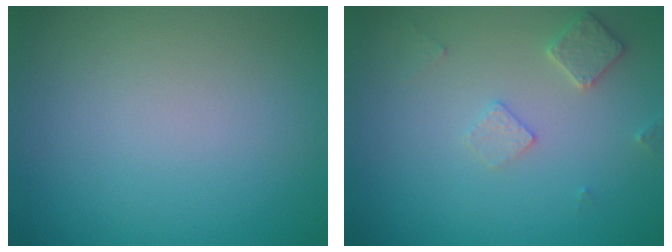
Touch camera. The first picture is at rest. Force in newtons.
{"total": 2.1, "press": 2.1, "slide": 0.3}